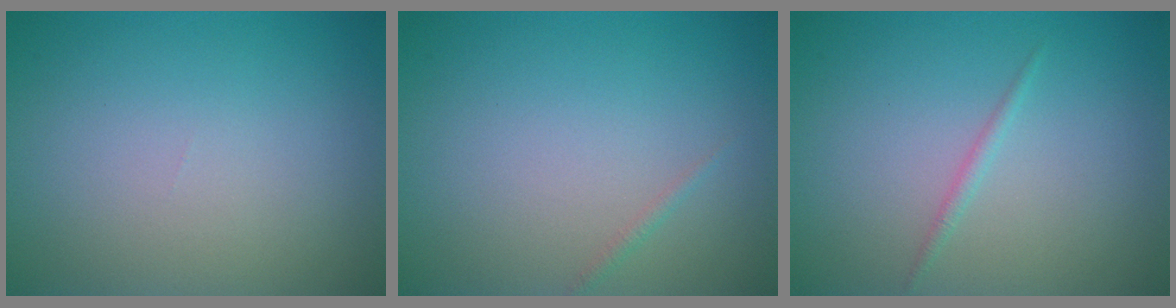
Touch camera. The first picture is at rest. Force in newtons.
{"total": 0.6, "press": 0.6, "slide": 0.0}
{"total": 0.8, "press": 0.8, "slide": 0.0}